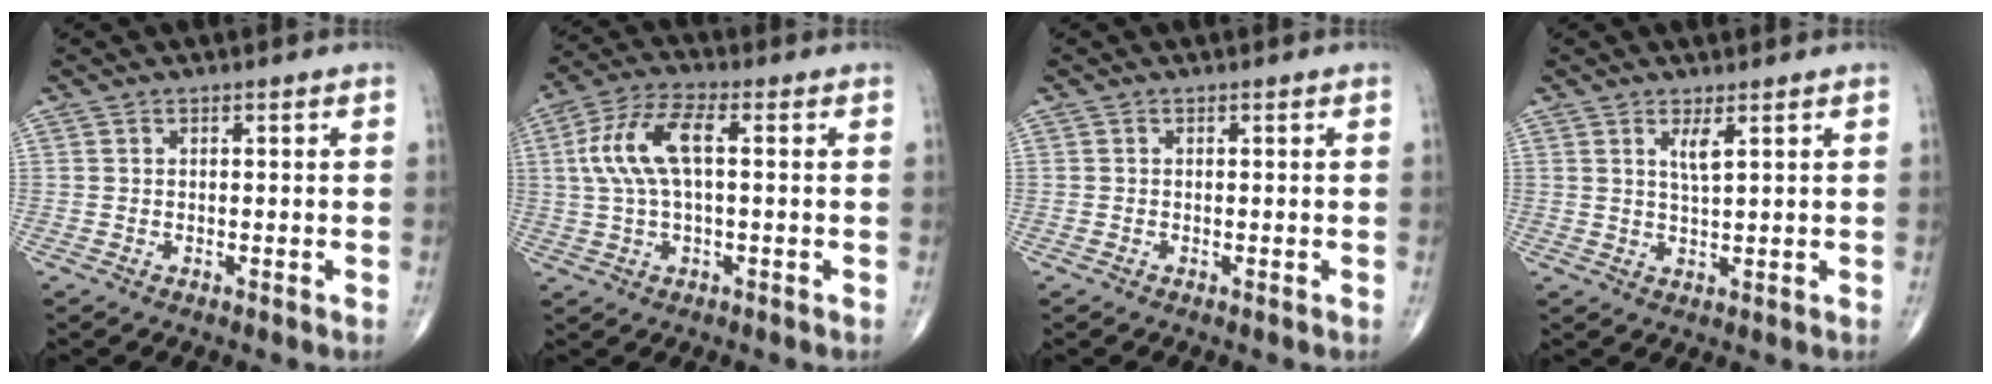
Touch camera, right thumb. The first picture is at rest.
{"total": 10.7, "force": [1.5, 4.4, 9.6], "torque": [-0.213, 0.030, 0.027]}
{"total": 0.0}
{"total": 2.9, "force": [1.4, 0.4, 2.4], "torque": [-0.050, -0.016, 0.029]}